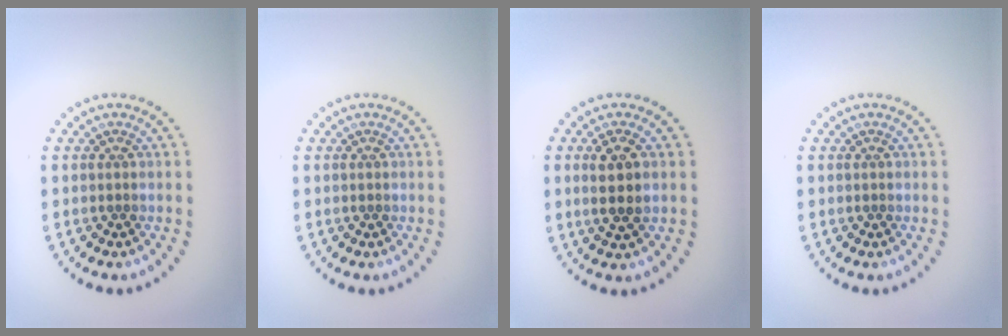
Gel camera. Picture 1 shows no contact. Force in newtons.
{"total": 0.0}
{"total": 2.8, "press": 2.6, "slide": 0.9}
{"total": 0.0}